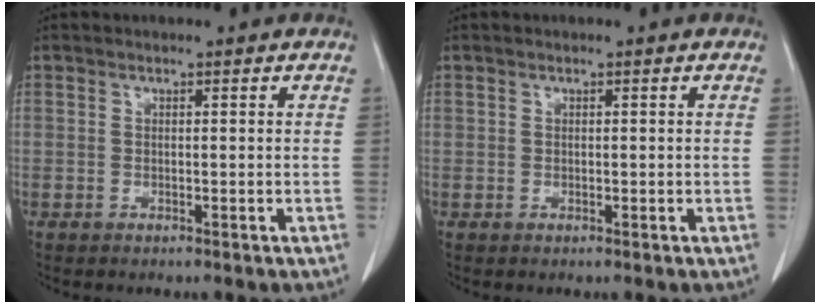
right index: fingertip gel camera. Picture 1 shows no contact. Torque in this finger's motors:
{"motor_torque": [-0.14, 0.16, -0.03, -0.01]}